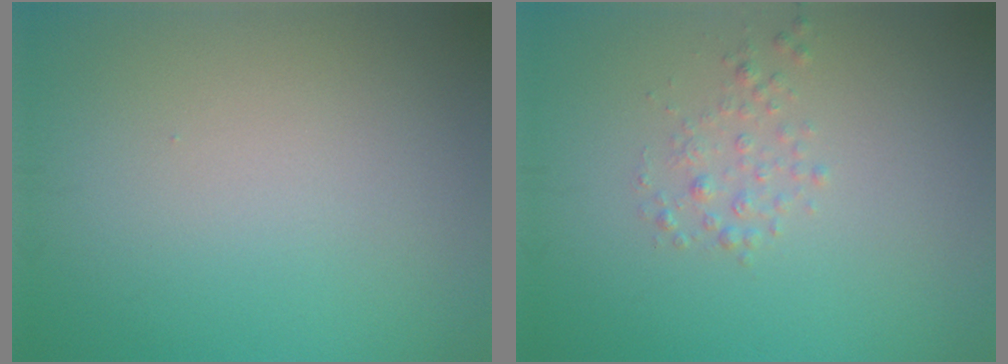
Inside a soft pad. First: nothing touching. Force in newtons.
{"total": 1.4, "press": 1.4, "slide": 0.0}